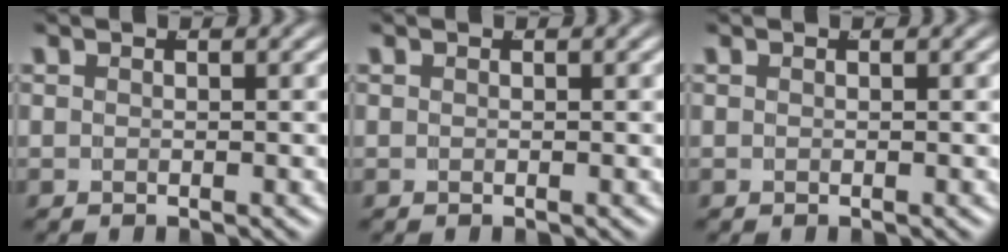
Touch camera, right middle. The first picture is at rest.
{"total": 0.0}
{"total": 0.0}